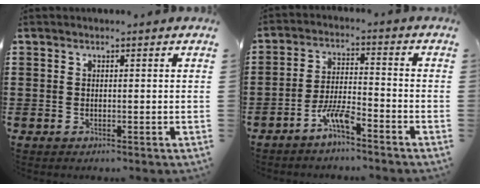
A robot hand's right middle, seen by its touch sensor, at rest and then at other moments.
{"total": 5.5, "force": [-4.1, 0.7, 3.5], "torque": [-0.081, -0.001, -0.082]}